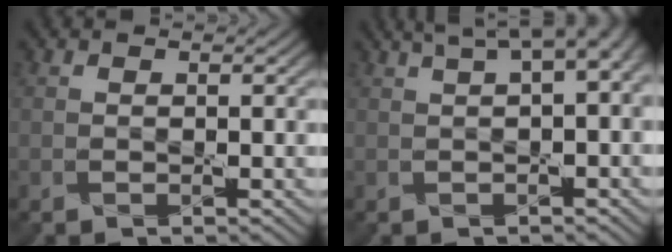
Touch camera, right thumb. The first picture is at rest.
{"total": 7.5, "force": [3.2, 2.3, 6.4], "torque": [-0.090, 0.029, 0.047]}